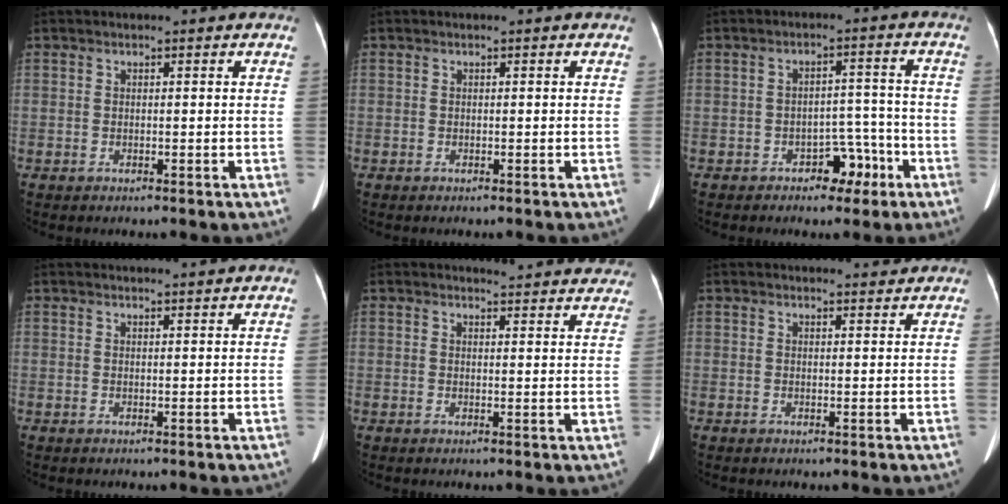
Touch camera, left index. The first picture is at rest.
{"total": 0.5, "force": [-0.3, 0.4, -0.1], "torque": [-0.002, 0.005, -0.008]}
{"total": 5.2, "force": [-3.2, 3.0, 2.8], "torque": [-0.032, 0.021, -0.044]}
{"total": 3.1, "force": [3.0, -0.2, 0.9], "torque": [-0.012, 0.014, 0.038]}
{"total": 12.2, "force": [11.8, 2.2, 2.1], "torque": [0.002, -0.023, 0.109]}
{"total": 2.6, "force": [2.6, 0.2, 0.3], "torque": [-0.007, 0.001, 0.031]}